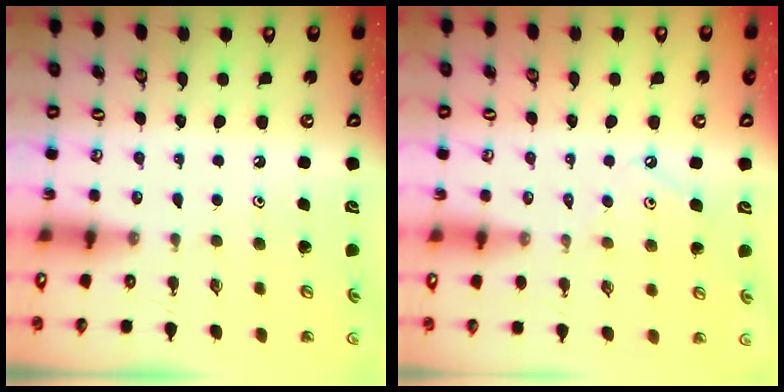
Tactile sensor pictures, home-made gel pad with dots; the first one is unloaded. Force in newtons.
{"total": 5.1, "press": 5.1, "slide": 0.7}